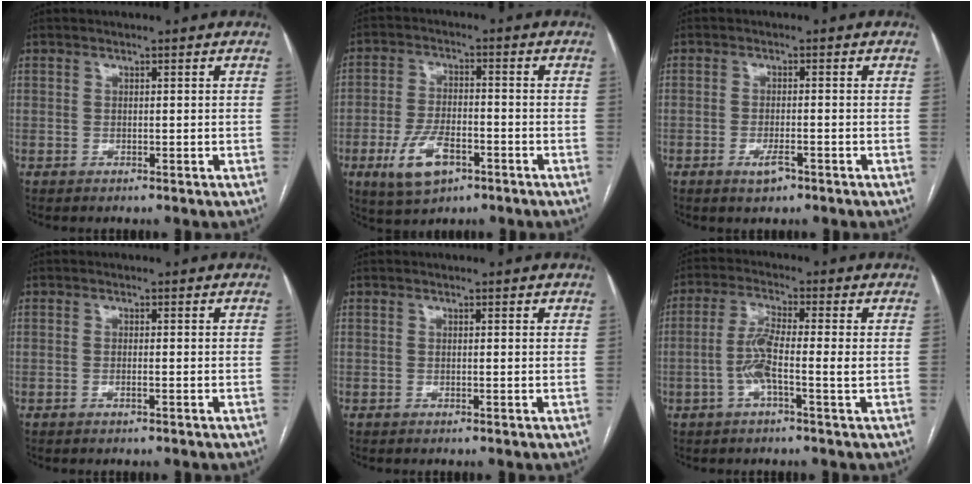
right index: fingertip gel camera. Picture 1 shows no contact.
{"total": 8.5, "force": [-4.1, 3.9, 6.4], "torque": [-0.137, -0.003, -0.067]}
{"total": 2.7, "force": [-1.6, 0.7, 2.1], "torque": [-0.040, -0.002, -0.025]}
{"total": 0.6, "force": [-0.4, -0.1, 0.5], "torque": [-0.009, -0.001, -0.006]}
{"total": 0.0}
{"total": 5.7, "force": [-1.2, 0.2, 5.5], "torque": [-0.115, 0.010, -0.026]}